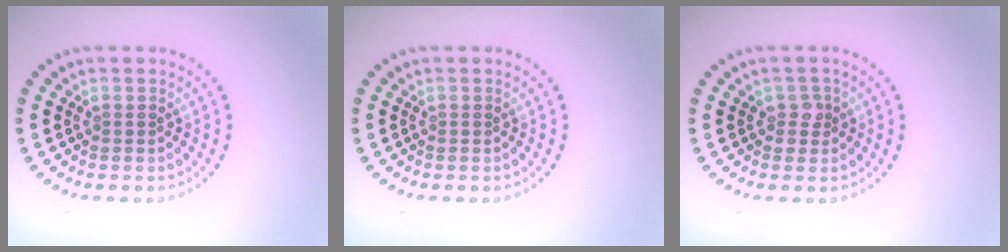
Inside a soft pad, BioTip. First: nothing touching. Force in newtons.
{"total": 0.0}
{"total": 1.2, "press": 1.1, "slide": 0.5}